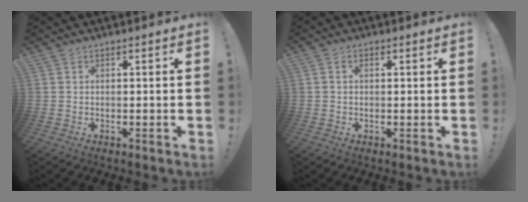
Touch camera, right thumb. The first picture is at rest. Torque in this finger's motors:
{"motor_torque": [0.01, -0.14, -0.10, 0.02, -0.02]}